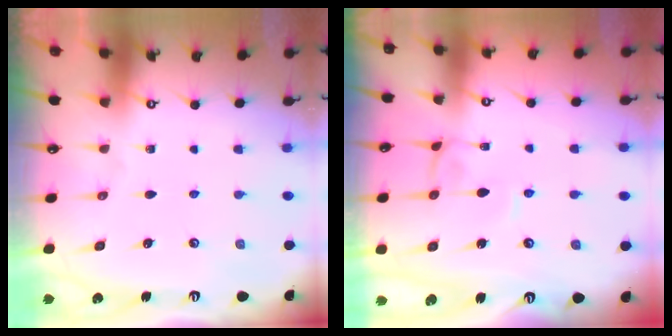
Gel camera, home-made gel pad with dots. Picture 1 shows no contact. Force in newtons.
{"total": 0.8, "press": 0.7, "slide": 0.3}